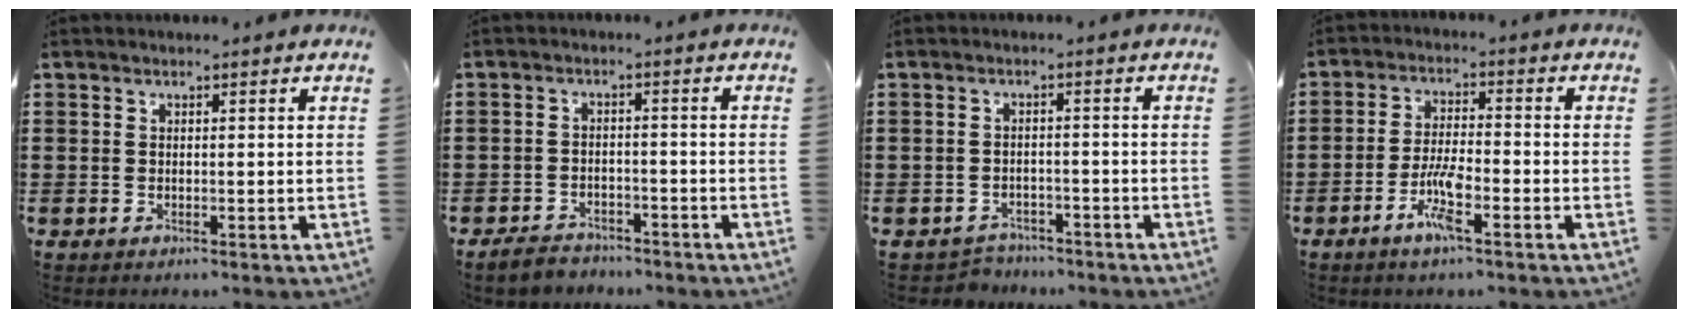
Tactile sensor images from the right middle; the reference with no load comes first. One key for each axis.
{"total": 3.1, "fx": -2.9, "fy": 1.0, "fz": 0.2, "tx": -0.008, "ty": 0.005, "tz": -0.062}
{"total": 2.5, "fx": -2.4, "fy": 0.7, "fz": -0.3, "tx": -0.004, "ty": 0.002, "tz": -0.055}
{"total": 6.2, "fx": -3.0, "fy": 1.4, "fz": 5.3, "tx": -0.113, "ty": -0.007, "tz": -0.057}